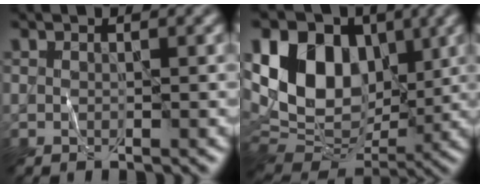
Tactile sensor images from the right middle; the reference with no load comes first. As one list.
[{"total": 12.4, "force": [3.6, 8.8, 7.9], "torque": [-0.146, 0.015, 0.057]}]